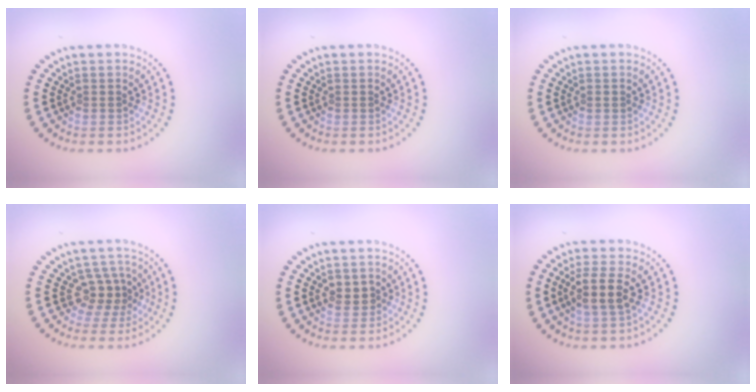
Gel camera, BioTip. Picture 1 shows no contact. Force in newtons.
{"total": 0.0}
{"total": 0.6, "press": 0.6, "slide": 0.0}
{"total": 2.5, "press": 1.9, "slide": 1.7}
{"total": 1.9, "press": 1.8, "slide": 0.6}
{"total": 2.9, "press": 2.5, "slide": 1.5}